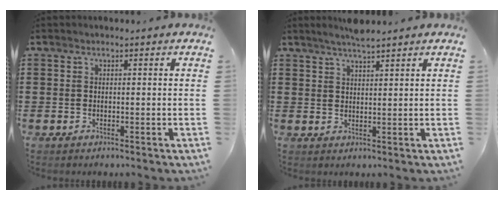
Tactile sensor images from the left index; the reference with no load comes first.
{"total": 2.8, "force": [2.5, -0.1, 1.2], "torque": [-0.027, -0.001, 0.045]}